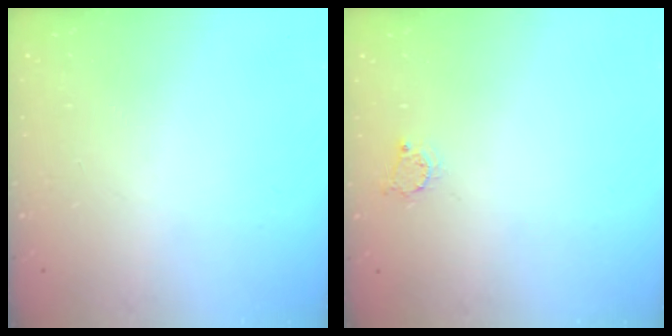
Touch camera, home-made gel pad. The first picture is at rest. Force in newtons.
{"total": 3.1, "press": 3.1, "slide": 0.3}